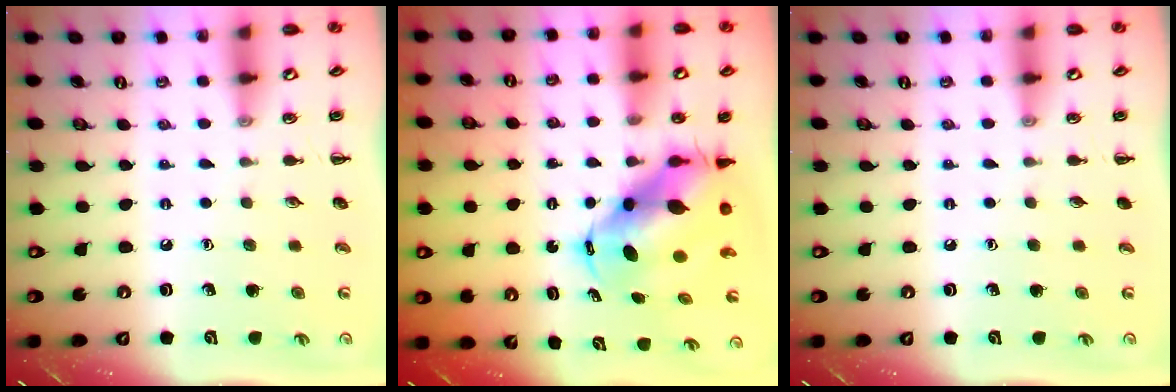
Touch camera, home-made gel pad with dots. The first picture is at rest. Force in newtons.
{"total": 8.9, "press": 8.6, "slide": 2.1}
{"total": 0.0}